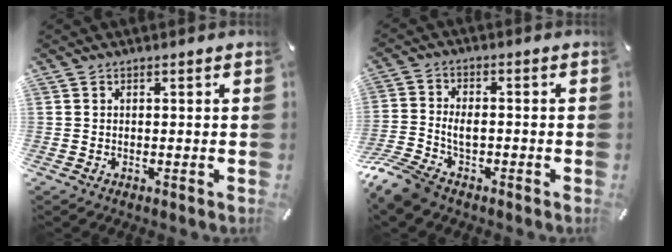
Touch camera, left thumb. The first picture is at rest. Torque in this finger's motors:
{"motor_torque": [0.16, 2.57, 0.40, 0.40, 0.12]}